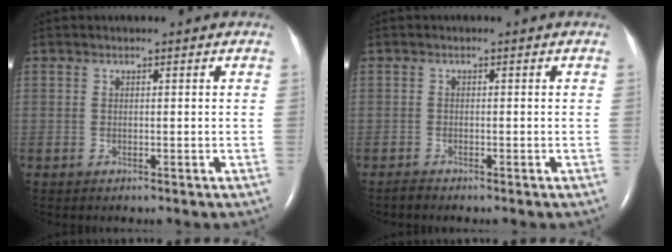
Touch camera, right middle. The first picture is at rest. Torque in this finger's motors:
{"motor_torque": [0.14, -0.13, -0.04, -0.01]}